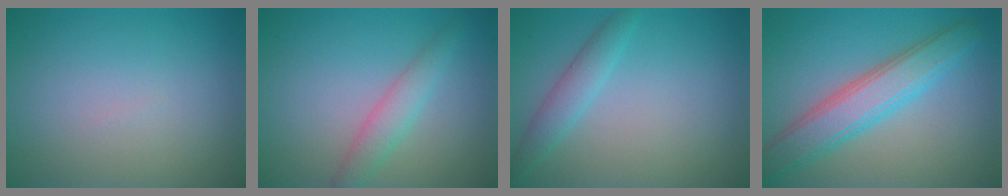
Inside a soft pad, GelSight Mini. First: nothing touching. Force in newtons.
{"total": 2.5, "press": 2.5, "slide": 0.1}
{"total": 2.3, "press": 2.3, "slide": 0.1}
{"total": 5.4, "press": 5.4, "slide": 0.1}